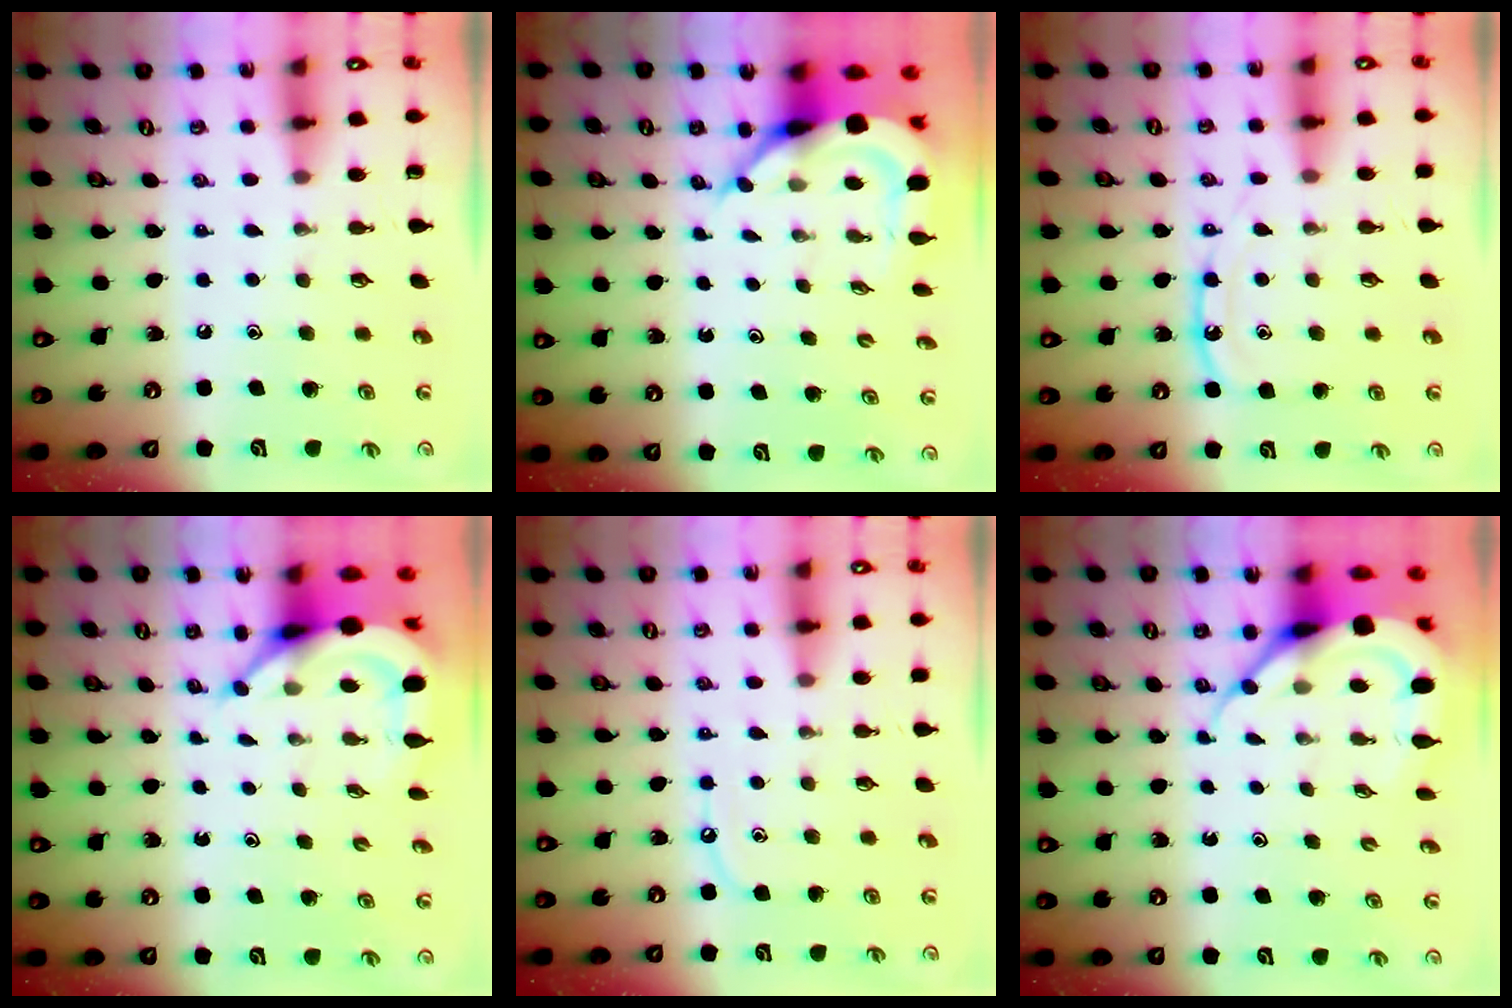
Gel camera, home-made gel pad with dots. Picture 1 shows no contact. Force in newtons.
{"total": 7.7, "press": 7.6, "slide": 1.0}
{"total": 10.5, "press": 10.4, "slide": 0.9}
{"total": 7.7, "press": 7.6, "slide": 0.9}
{"total": 5.7, "press": 5.6, "slide": 0.6}
{"total": 9.4, "press": 9.4, "slide": 0.9}